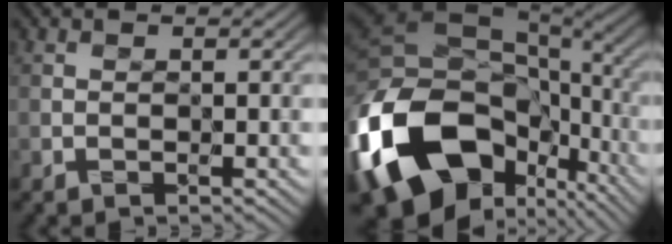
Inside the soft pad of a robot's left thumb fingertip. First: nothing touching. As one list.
[{"total": 20.0, "force": [-6.2, 13.9, 13.0], "torque": [-0.317, -0.030, -0.096]}]